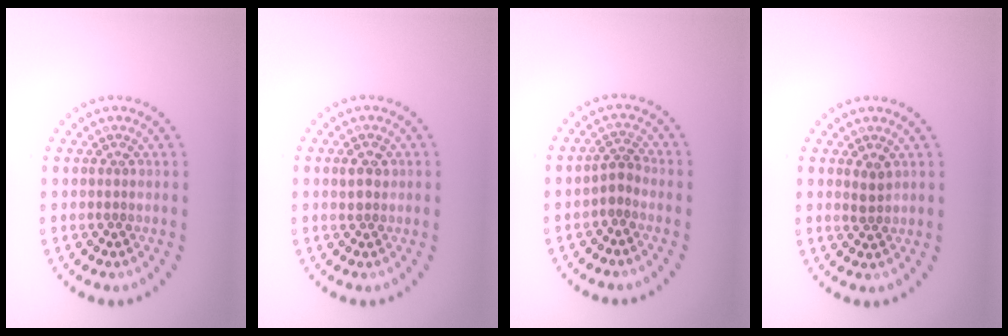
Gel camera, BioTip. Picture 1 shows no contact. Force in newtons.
{"total": 1.5, "press": 1.5, "slide": 0.3}
{"total": 1.6, "press": 1.3, "slide": 1.0}
{"total": 1.3, "press": 1.2, "slide": 0.5}